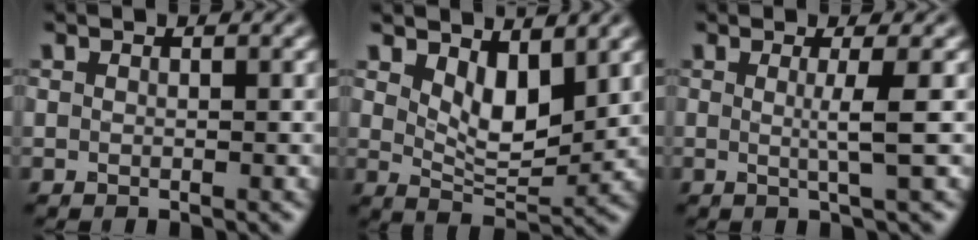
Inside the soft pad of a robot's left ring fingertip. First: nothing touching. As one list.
[{"total": 4.4, "force": [2.1, 2.0, 3.2], "torque": [-0.062, -0.016, 0.037]}, {"total": 2.4, "force": [0.1, 0.4, 2.4], "torque": [-0.044, -0.001, -0.007]}]